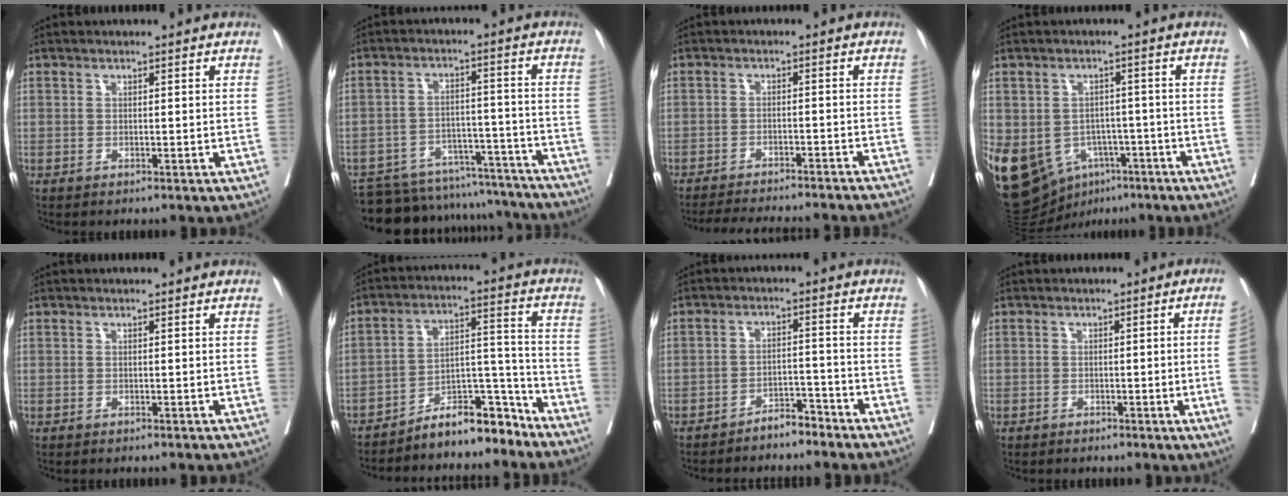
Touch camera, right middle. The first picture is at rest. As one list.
[{"total": 19.5, "force": [-18.1, 5.8, 4.1], "torque": [-0.072, 0.021, -0.241]}, {"total": 13.9, "force": [-12.8, 0.4, 5.4], "torque": [-0.071, -0.018, -0.168]}, {"total": 19.3, "force": [-8.5, 14.5, 9.5], "torque": [-0.240, 0.002, -0.111]}, {"total": 0.0}, {"total": 8.9, "force": [-8.0, 2.2, 3.3], "torque": [-0.045, 0.043, -0.134]}, {"total": 3.8, "force": [-3.5, 1.1, 1.2], "torque": [-0.014, 0.003, -0.059]}, {"total": 6.5, "force": [-1.2, -1.6, 6.1], "torque": [-0.070, -0.007, -0.014]}]